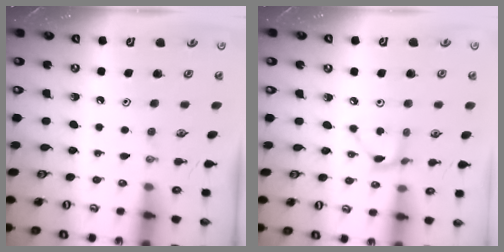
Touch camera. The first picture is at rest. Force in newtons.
{"total": 2.9, "press": 2.9, "slide": 0.1}